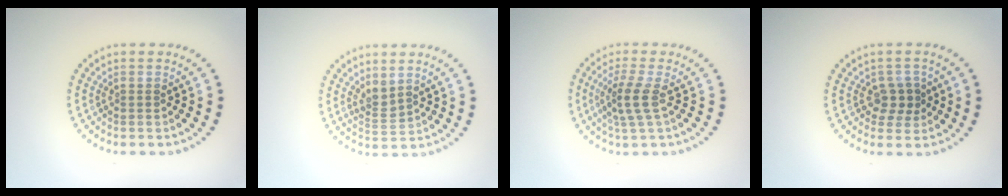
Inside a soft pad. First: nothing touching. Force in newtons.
{"total": 1.8, "press": 1.4, "slide": 1.0}
{"total": 2.8, "press": 2.4, "slide": 1.4}
{"total": 2.2, "press": 2.0, "slide": 0.9}